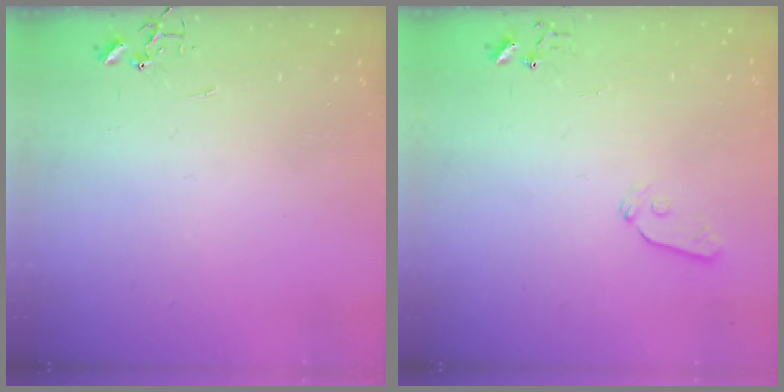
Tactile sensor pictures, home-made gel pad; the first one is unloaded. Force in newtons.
{"total": 6.0, "press": 5.9, "slide": 0.9}